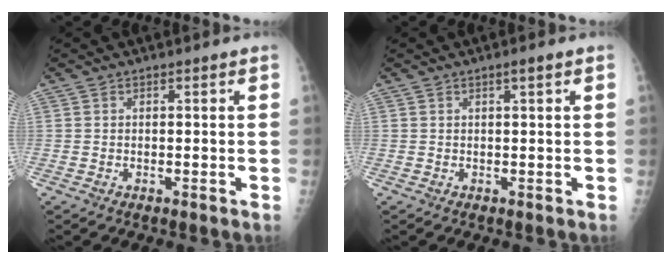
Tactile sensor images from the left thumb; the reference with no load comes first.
{"total": 1.3, "force": [0.7, 0.1, 1.1], "torque": [-0.018, 0.000, 0.011]}